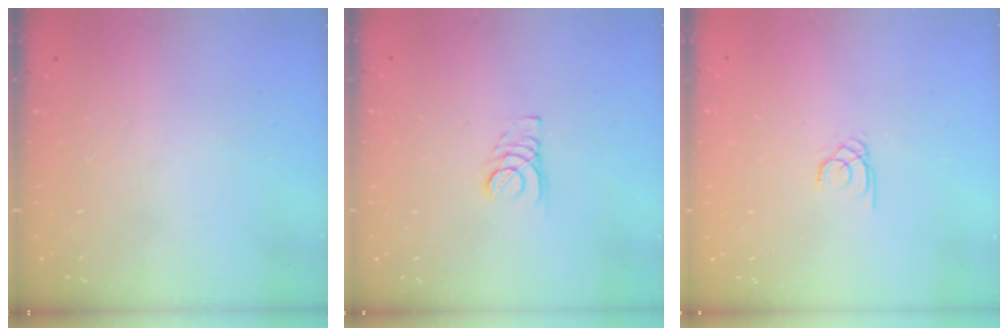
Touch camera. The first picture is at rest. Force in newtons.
{"total": 3.4, "press": 3.4, "slide": 0.5}
{"total": 1.3, "press": 1.3, "slide": 0.1}